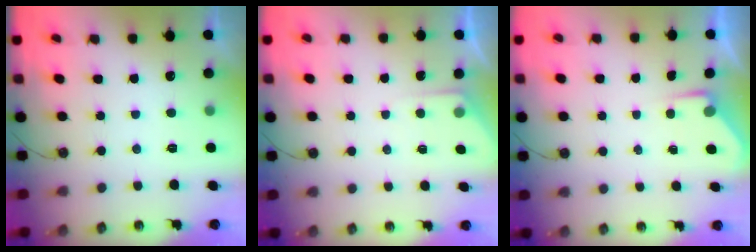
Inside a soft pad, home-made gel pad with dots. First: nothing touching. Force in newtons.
{"total": 3.4, "press": 3.3, "slide": 0.5}
{"total": 2.7, "press": 2.6, "slide": 0.4}